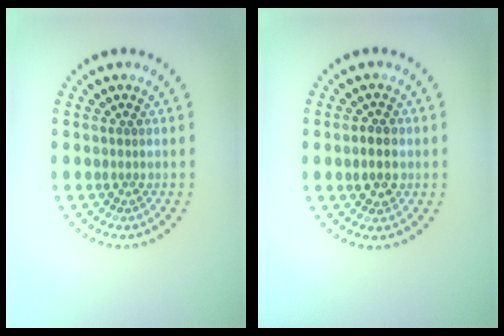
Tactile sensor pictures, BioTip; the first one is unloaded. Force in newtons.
{"total": 2.4, "press": 2.4, "slide": 0.2}